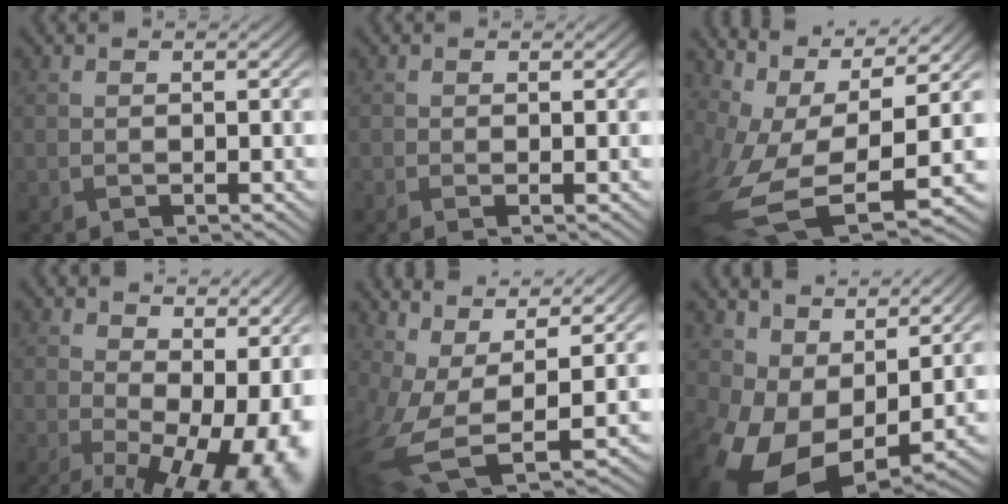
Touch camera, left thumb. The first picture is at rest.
{"total": 0.6, "force": [-0.2, 0.1, 0.6], "torque": [-0.014, -0.002, -0.005]}
{"total": 16.5, "force": [-1.0, 7.4, 14.7], "torque": [-0.302, -0.043, 0.021]}
{"total": 14.4, "force": [-0.5, 8.1, 11.9], "torque": [-0.160, -0.040, 0.032]}
{"total": 12.2, "force": [1.1, 5.6, 10.8], "torque": [-0.248, -0.025, 0.039]}
{"total": 13.2, "force": [0.5, 8.8, 9.8], "torque": [-0.215, -0.031, 0.025]}